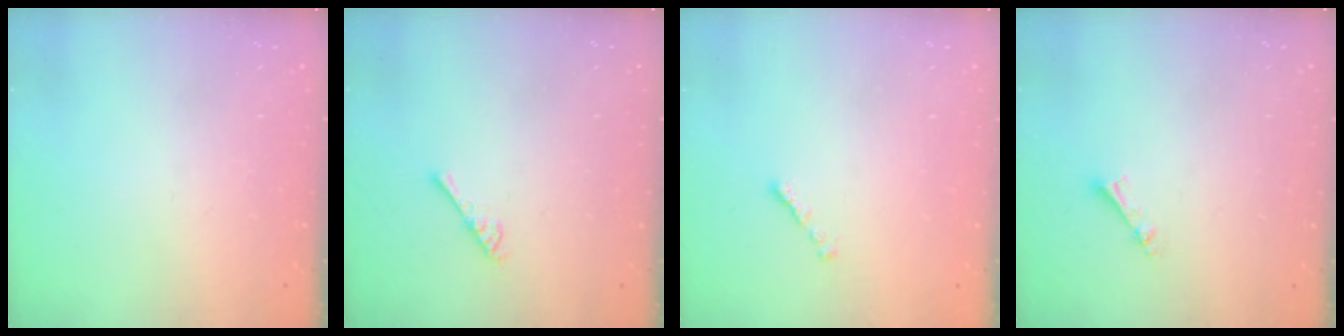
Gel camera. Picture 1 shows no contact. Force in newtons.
{"total": 2.7, "press": 2.6, "slide": 0.4}
{"total": 0.8, "press": 0.7, "slide": 0.4}
{"total": 3.6, "press": 3.6, "slide": 0.3}